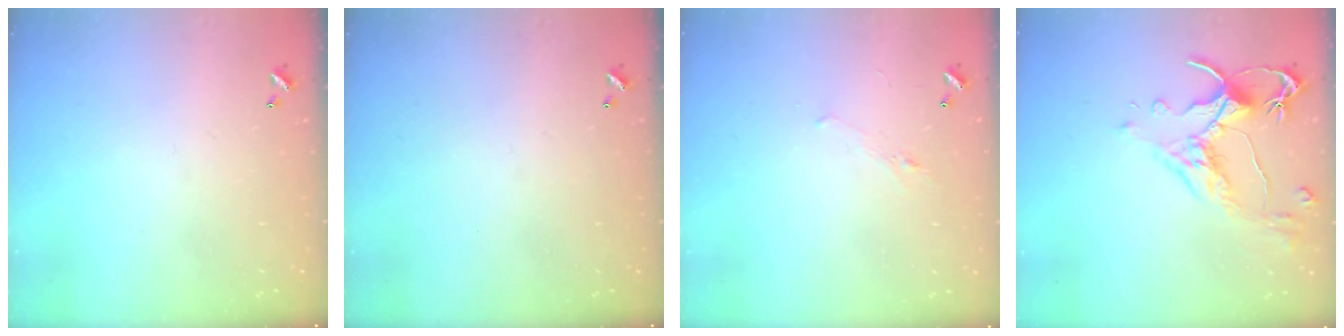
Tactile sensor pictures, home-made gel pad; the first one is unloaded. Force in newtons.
{"total": 0.0}
{"total": 0.7, "press": 0.2, "slide": 0.6}
{"total": 2.5, "press": 2.1, "slide": 1.2}